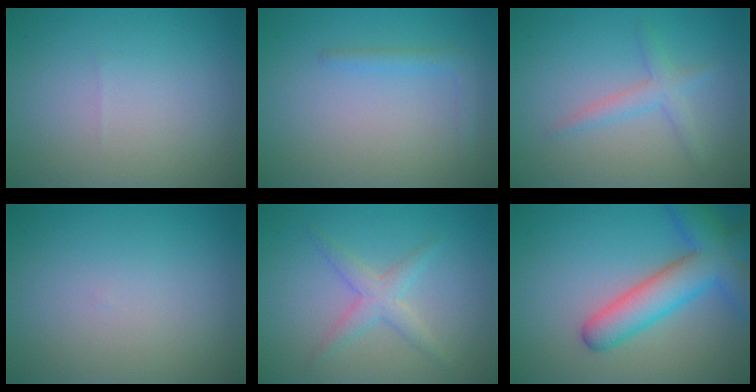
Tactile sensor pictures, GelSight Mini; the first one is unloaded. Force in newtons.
{"total": 1.4, "press": 1.4, "slide": 0.1}
{"total": 2.0, "press": 1.9, "slide": 0.2}
{"total": 0.0}
{"total": 2.3, "press": 2.3, "slide": 0.1}
{"total": 6.8, "press": 6.8, "slide": 0.4}